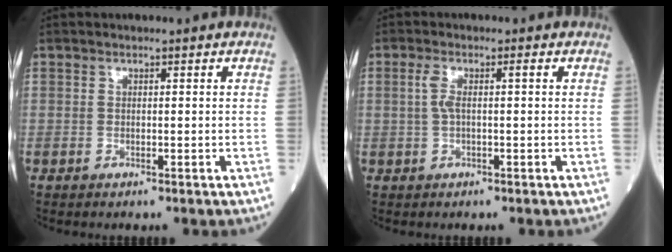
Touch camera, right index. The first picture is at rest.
{"total": 2.6, "force": [0.2, 0.5, 2.5], "torque": [-0.058, 0.014, 0.007]}